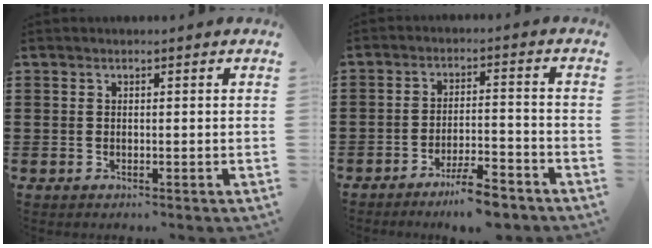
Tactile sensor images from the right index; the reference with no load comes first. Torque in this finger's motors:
{"motor_torque": [0.84, -0.90, 0.28, 0.04]}